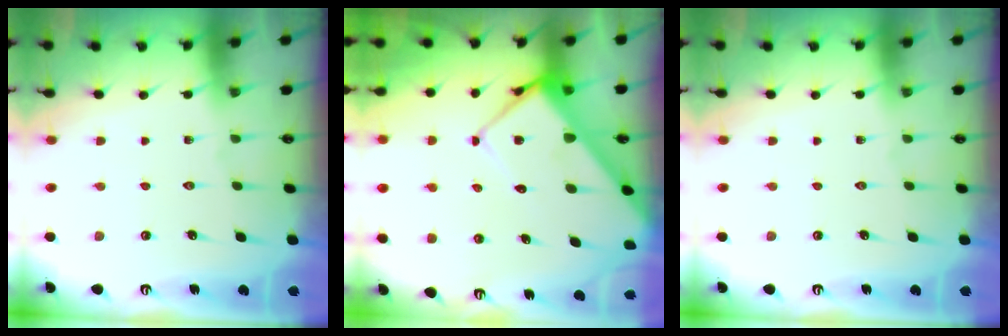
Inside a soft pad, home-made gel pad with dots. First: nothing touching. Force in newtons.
{"total": 11.8, "press": 11.7, "slide": 1.1}
{"total": 0.0}